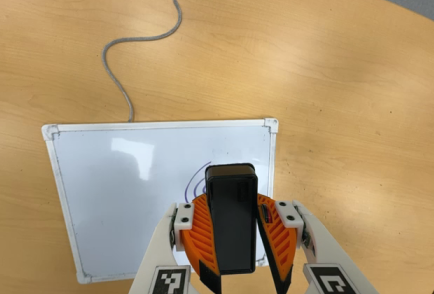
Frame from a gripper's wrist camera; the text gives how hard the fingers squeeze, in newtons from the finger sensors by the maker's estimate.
{"total": 11.0, "left": 10.6, "right": 11.3}